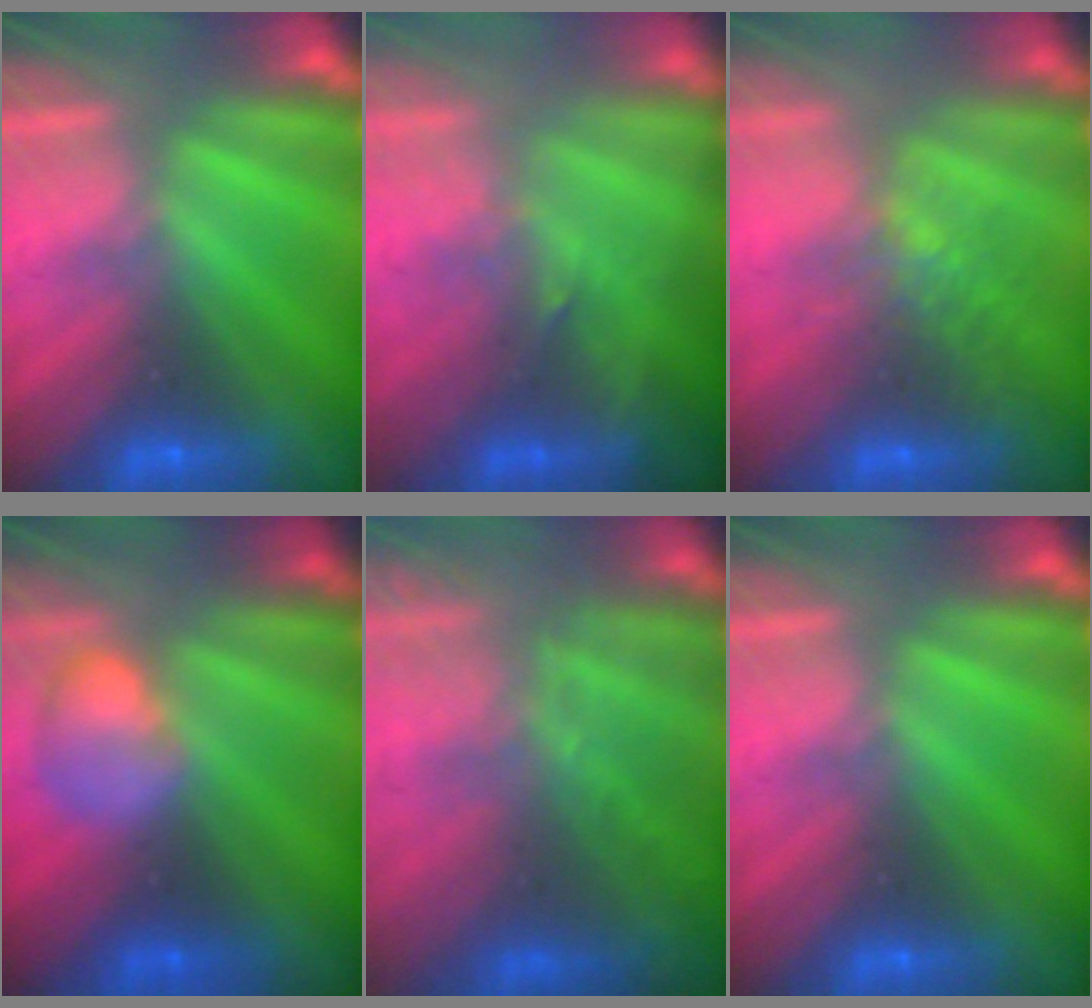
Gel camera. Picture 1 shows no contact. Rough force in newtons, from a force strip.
{"total": 2.7}
{"total": 4.4}
{"total": 2.4}
{"total": 7.6}
{"total": 0.0}